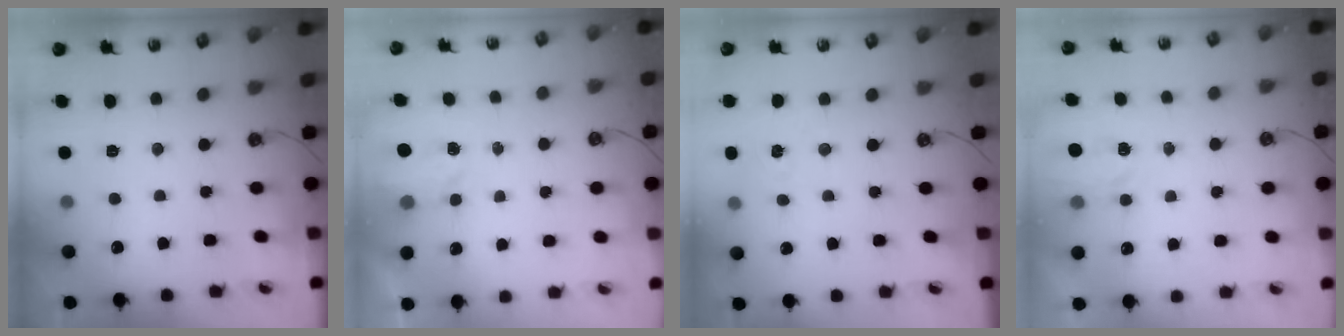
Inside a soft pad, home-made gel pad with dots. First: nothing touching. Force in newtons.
{"total": 2.7, "press": 2.7, "slide": 0.4}
{"total": 2.2, "press": 2.2, "slide": 0.3}
{"total": 5.3, "press": 5.2, "slide": 0.4}